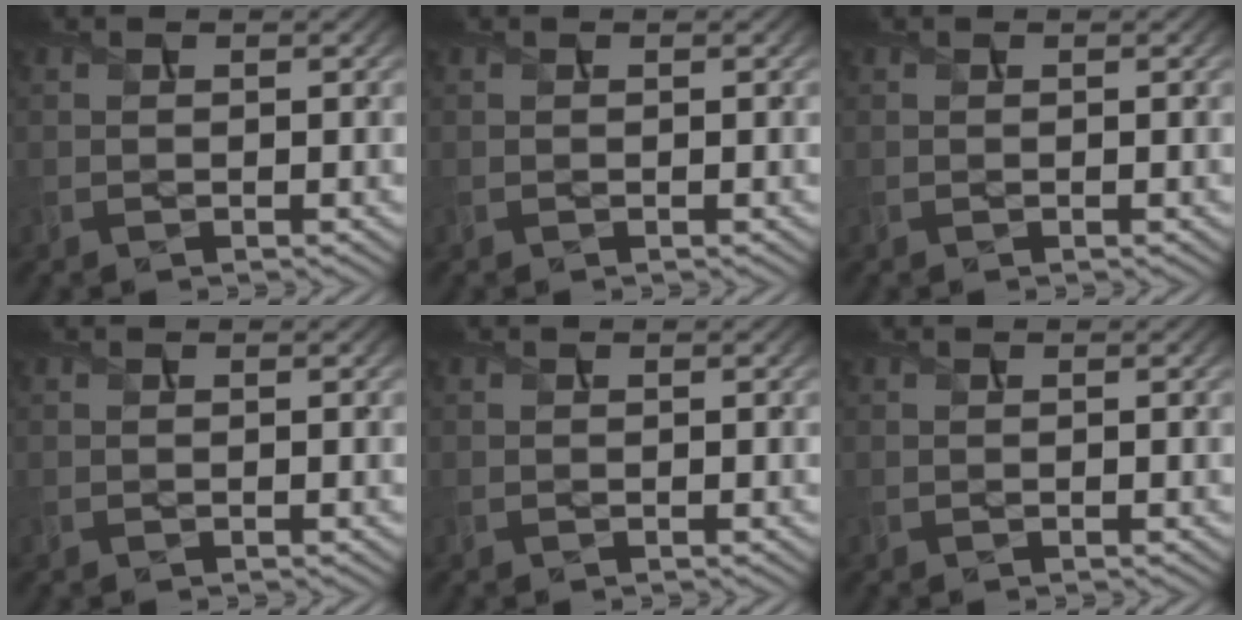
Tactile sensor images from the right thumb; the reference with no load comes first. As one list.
[{"total": 0.0}, {"total": 0.0}, {"total": 0.0}, {"total": 0.0}, {"total": 0.0}]